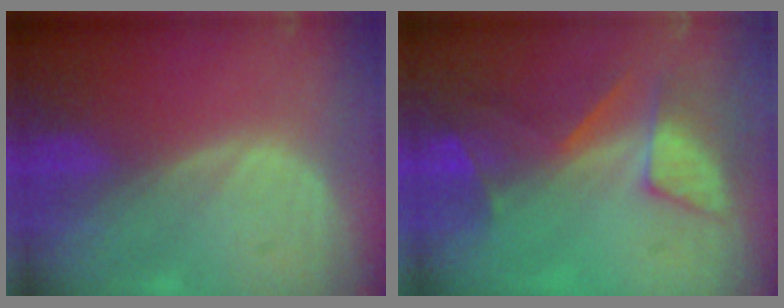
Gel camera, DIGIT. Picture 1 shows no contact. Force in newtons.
{"total": 8.3, "press": 7.2, "slide": 4.1}